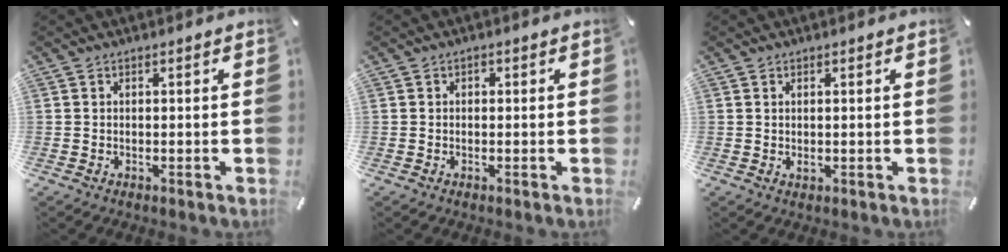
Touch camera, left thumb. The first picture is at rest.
{"total": 0.6, "force": [-0.1, 0.6, 0.2], "torque": [-0.003, 0.005, -0.004]}
{"total": 0.7, "force": [0.2, 0.4, 0.6], "torque": [-0.012, 0.001, 0.003]}